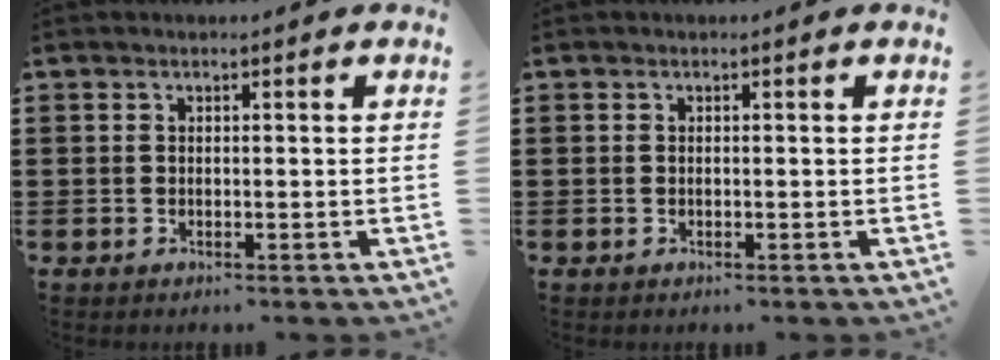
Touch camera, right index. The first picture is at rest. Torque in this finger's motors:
{"motor_torque": [-0.85, 1.29, 0.00, 0.01]}